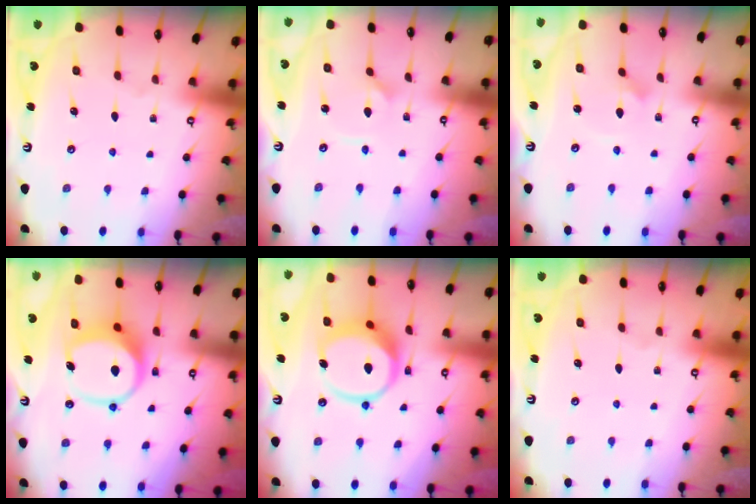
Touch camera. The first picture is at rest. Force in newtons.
{"total": 2.9, "press": 2.8, "slide": 0.4}
{"total": 2.3, "press": 2.3, "slide": 0.1}
{"total": 8.6, "press": 8.5, "slide": 1.4}
{"total": 11.7, "press": 11.6, "slide": 1.2}
{"total": 0.0}